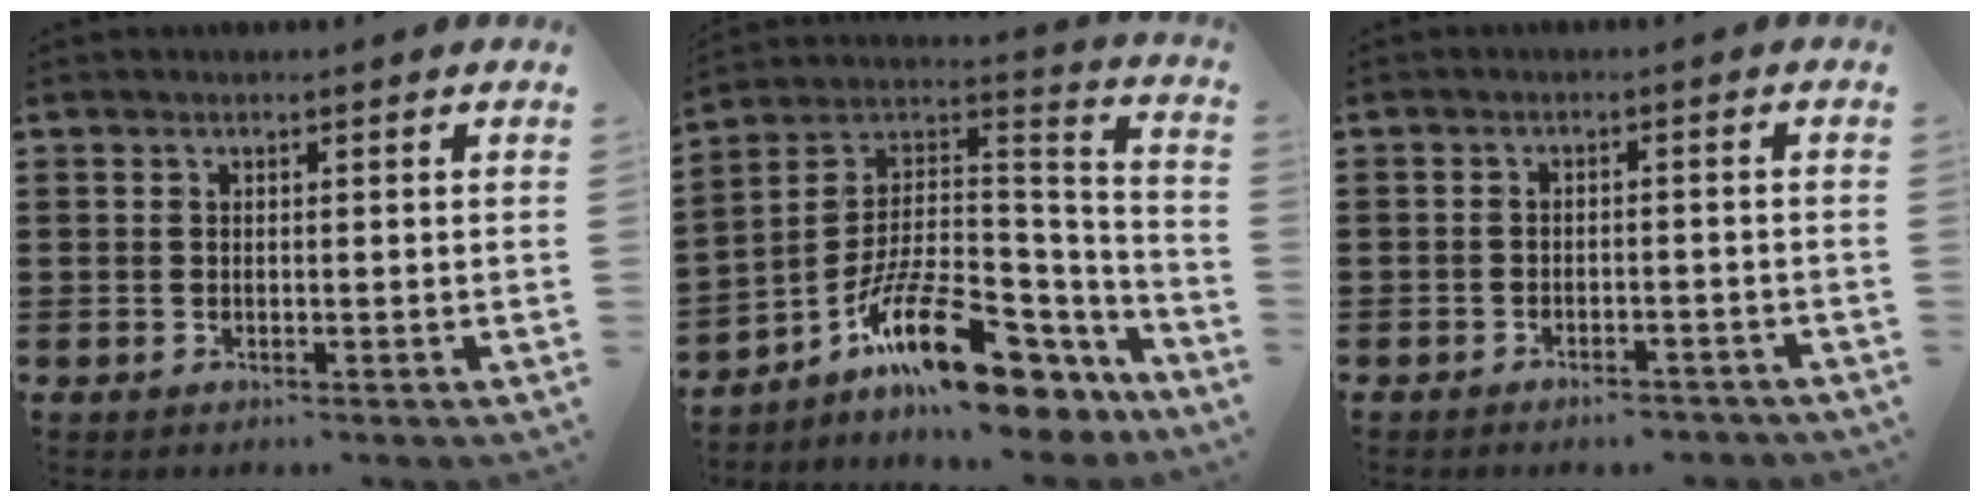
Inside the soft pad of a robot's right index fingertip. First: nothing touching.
{"total": 16.4, "force": [-9.9, 5.5, 11.9], "torque": [-0.193, 0.024, -0.172]}
{"total": 2.6, "force": [-2.5, 0.3, 0.1], "torque": [-0.008, -0.001, -0.053]}